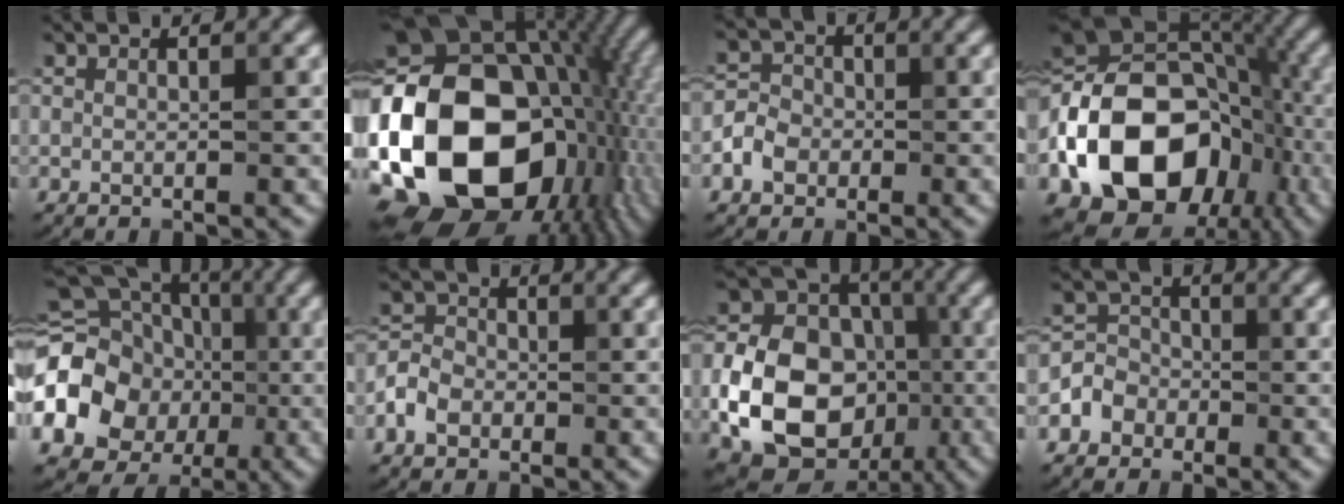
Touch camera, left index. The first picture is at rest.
{"total": 21.1, "force": [-2.3, 15.5, 14.2], "torque": [-0.286, -0.012, -0.026]}
{"total": 3.1, "force": [-1.1, 2.6, 1.2], "torque": [-0.012, 0.002, -0.025]}
{"total": 16.4, "force": [-5.3, 11.7, 10.2], "torque": [-0.177, 0.000, -0.104]}
{"total": 14.0, "force": [-1.9, 12.0, 7.0], "torque": [-0.131, -0.014, -0.049]}
{"total": 3.3, "force": [-1.3, 2.6, 1.6], "torque": [-0.031, 0.005, -0.031]}
{"total": 12.2, "force": [-3.1, 9.2, 7.4], "torque": [-0.137, -0.004, -0.065]}
{"total": 3.2, "force": [-1.5, 2.8, 0.5], "torque": [0.014, 0.006, -0.039]}